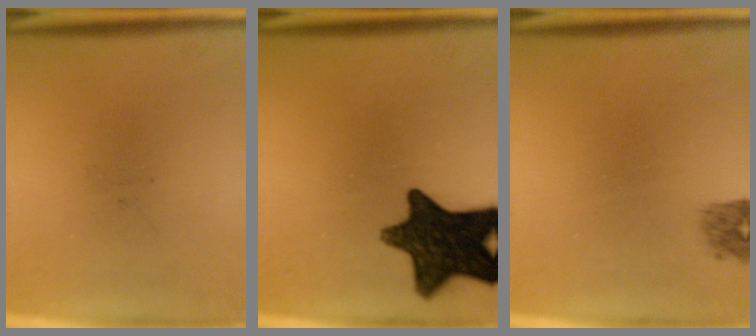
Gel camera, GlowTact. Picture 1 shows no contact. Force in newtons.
{"total": 14.3}
{"total": 1.4}